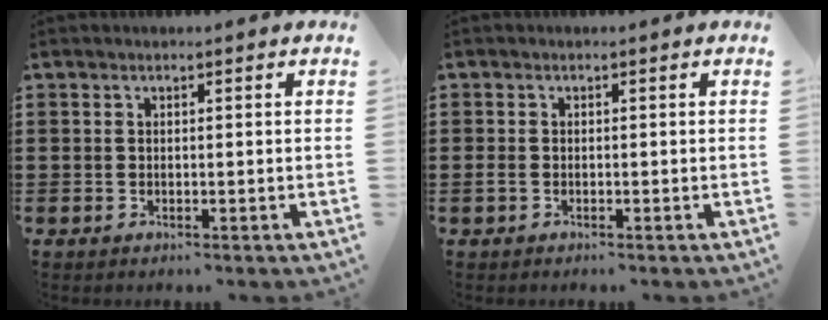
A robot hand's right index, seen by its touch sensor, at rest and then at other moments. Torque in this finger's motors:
{"motor_torque": [1.06, 1.08, 0.15, 0.04]}